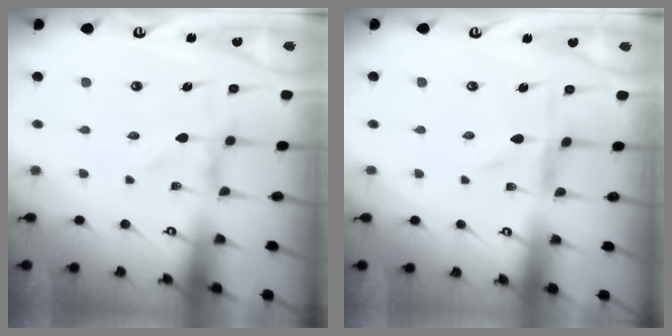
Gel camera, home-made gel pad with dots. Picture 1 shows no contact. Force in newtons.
{"total": 0.0}